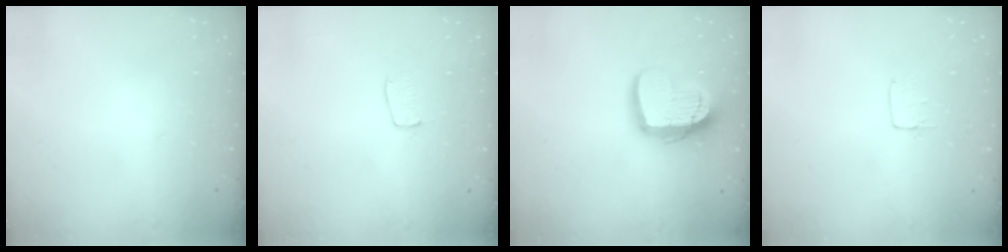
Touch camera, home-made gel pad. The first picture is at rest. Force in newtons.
{"total": 3.3, "press": 3.3, "slide": 0.2}
{"total": 16.3, "press": 16.3, "slide": 1.3}
{"total": 3.7, "press": 3.6, "slide": 0.2}